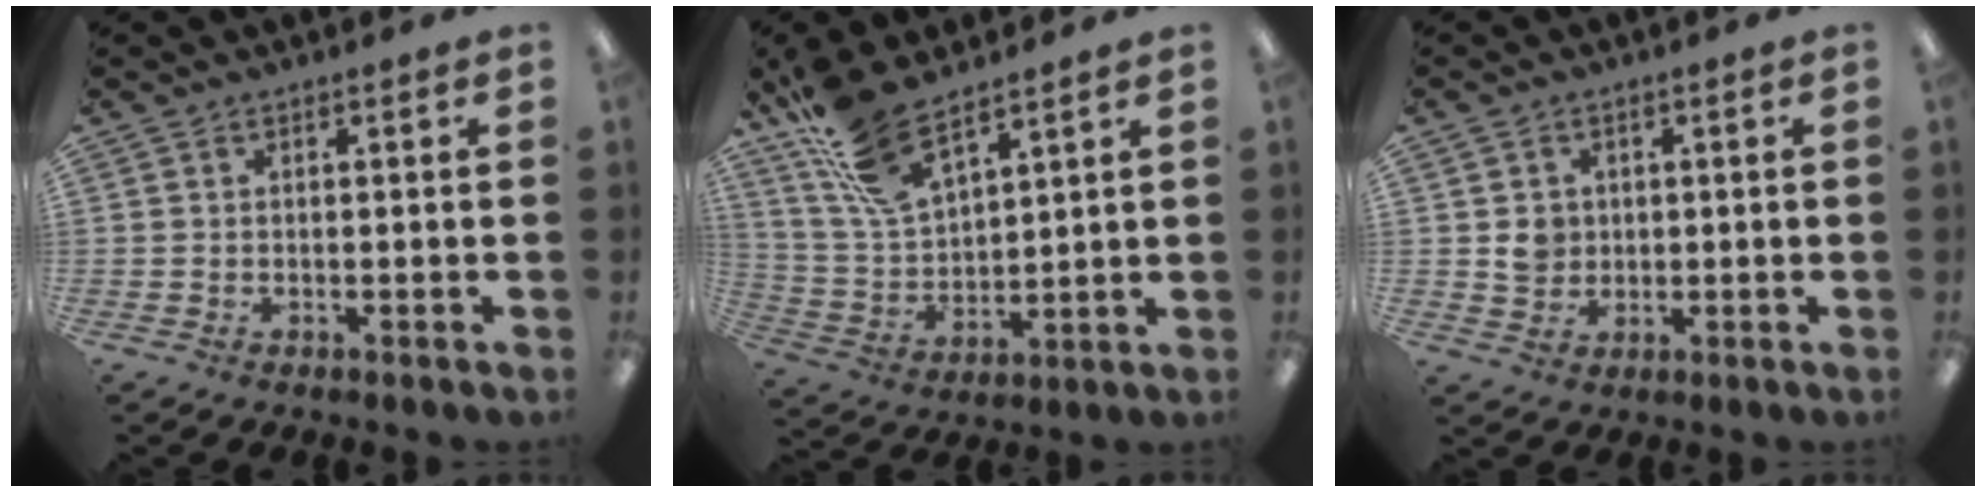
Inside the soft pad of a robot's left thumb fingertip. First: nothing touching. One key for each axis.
{"total": 13.3, "fx": 10.5, "fy": 4.4, "fz": 7.0, "tx": -0.156, "ty": -0.050, "tz": 0.197}
{"total": 4.5, "fx": 0.9, "fy": 4.2, "fz": 1.4, "tx": -0.012, "ty": 0.000, "tz": 0.013}